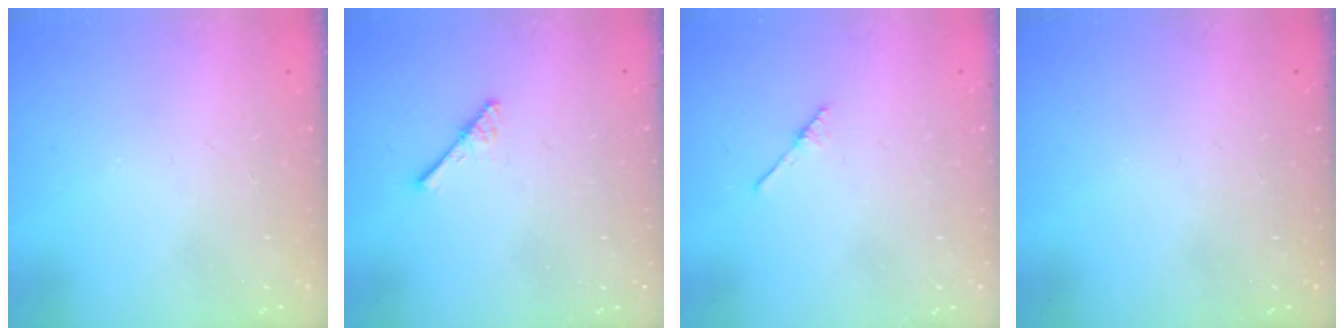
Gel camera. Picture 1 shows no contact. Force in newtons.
{"total": 4.2, "press": 4.2, "slide": 0.4}
{"total": 1.9, "press": 1.8, "slide": 0.3}
{"total": 0.0}